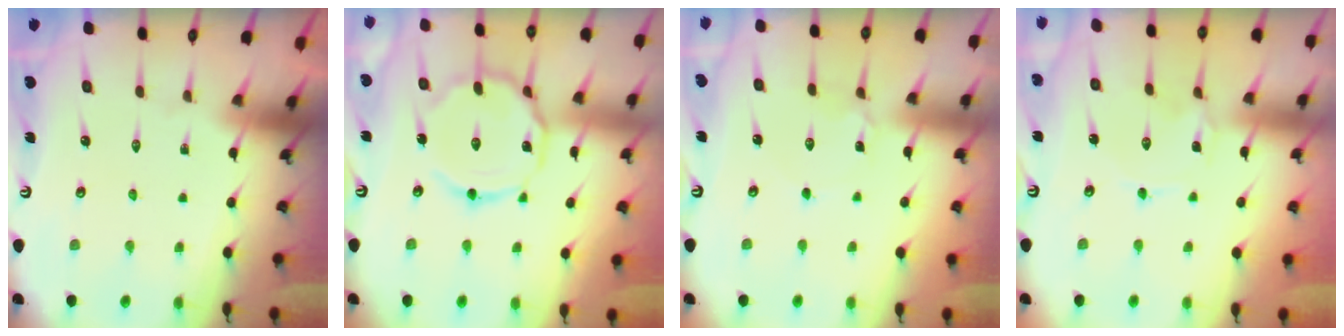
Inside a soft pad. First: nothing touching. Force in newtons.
{"total": 14.4, "press": 14.4, "slide": 1.2}
{"total": 3.1, "press": 3.1, "slide": 0.3}
{"total": 1.4, "press": 1.4, "slide": 0.2}